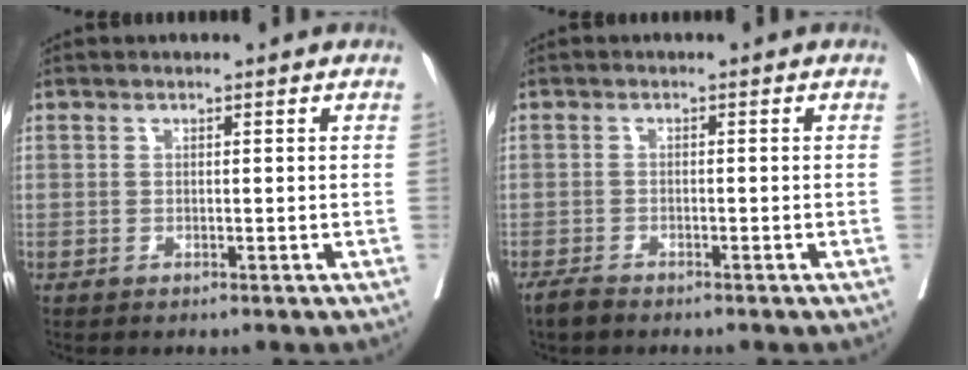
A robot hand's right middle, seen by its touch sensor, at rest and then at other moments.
{"total": 2.0, "force": [-1.7, 0.5, 0.8], "torque": [-0.020, -0.004, -0.030]}